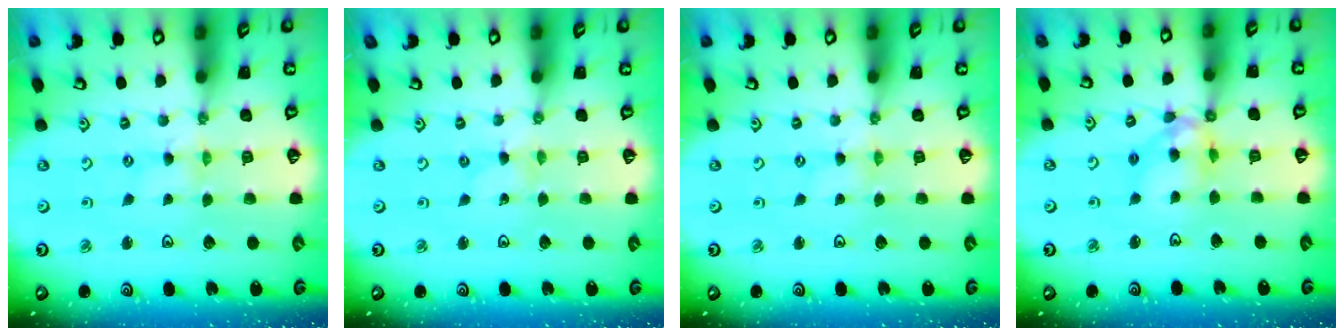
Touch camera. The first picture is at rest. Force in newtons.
{"total": 0.0}
{"total": 0.0}
{"total": 11.3, "press": 11.2, "slide": 1.2}